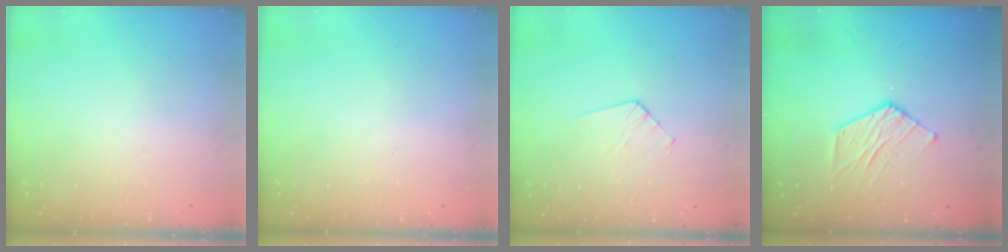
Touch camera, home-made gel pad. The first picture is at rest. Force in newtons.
{"total": 0.0}
{"total": 3.6, "press": 3.6, "slide": 0.3}
{"total": 7.7, "press": 7.7, "slide": 0.1}